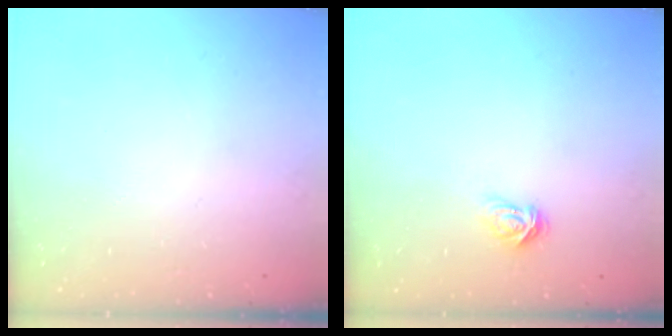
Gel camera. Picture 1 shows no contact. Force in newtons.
{"total": 3.9, "press": 3.8, "slide": 0.5}